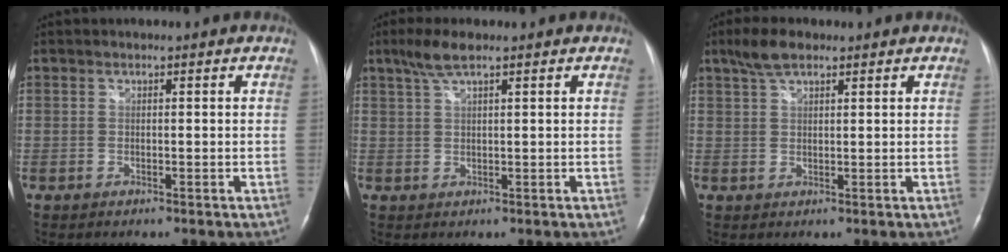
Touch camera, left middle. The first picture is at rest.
{"total": 3.8, "force": [2.6, 0.4, 2.7], "torque": [-0.064, 0.009, 0.054]}
{"total": 4.3, "force": [3.1, 1.4, 2.6], "torque": [-0.063, 0.012, 0.061]}